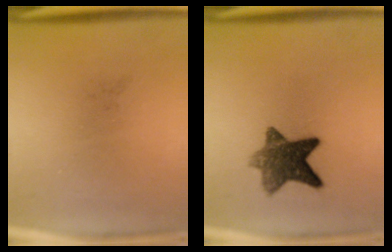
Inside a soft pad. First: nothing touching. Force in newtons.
{"total": 9.0}